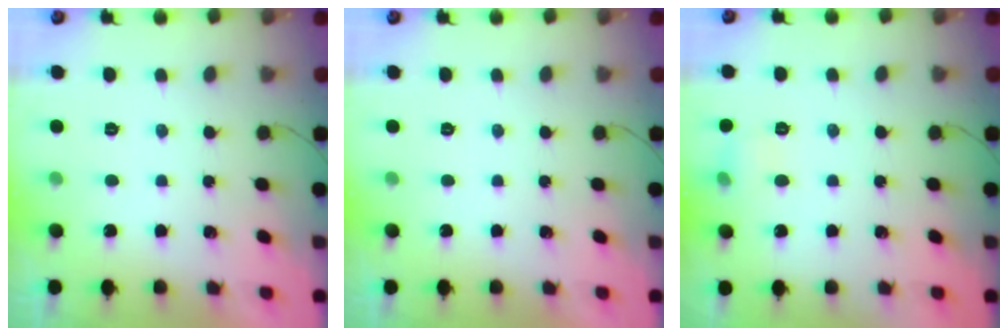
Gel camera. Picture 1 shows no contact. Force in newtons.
{"total": 0.0}
{"total": 6.2, "press": 5.9, "slide": 2.0}